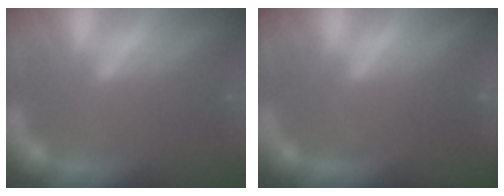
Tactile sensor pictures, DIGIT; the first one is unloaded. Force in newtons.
{"total": 7.4}